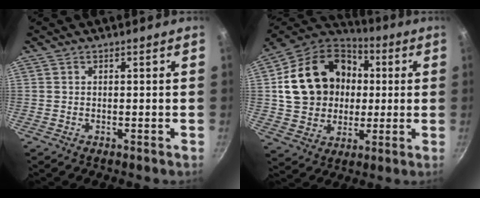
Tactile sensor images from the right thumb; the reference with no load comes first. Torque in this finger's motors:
{"motor_torque": [0.99, 4.02, 1.56, -0.12, 0.18]}